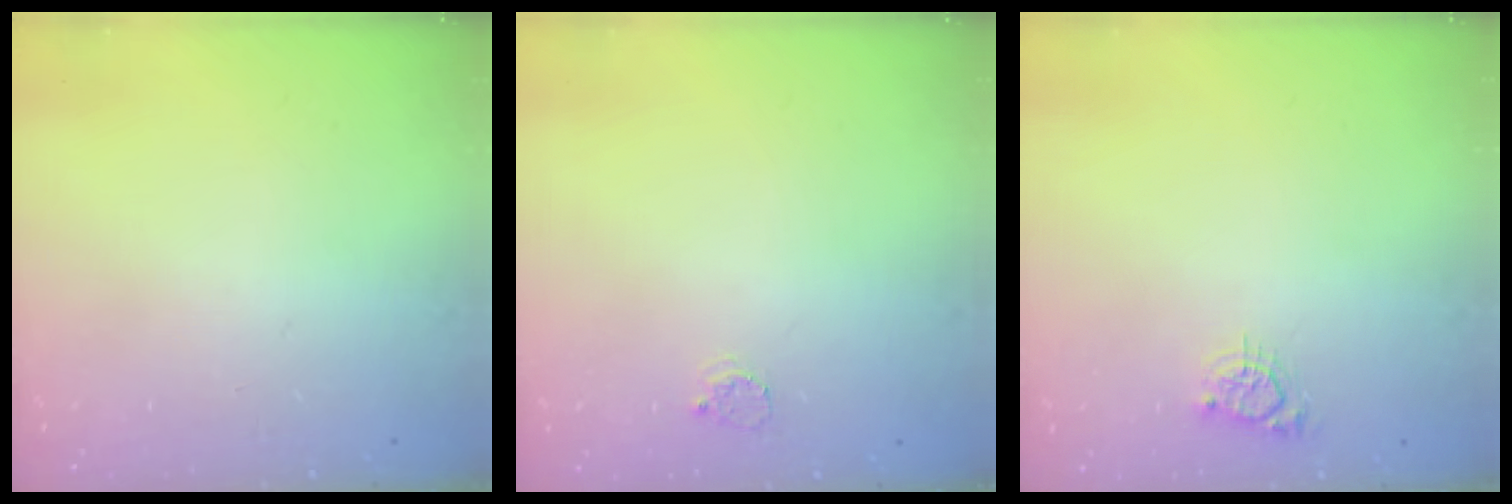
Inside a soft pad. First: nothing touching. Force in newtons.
{"total": 2.5, "press": 2.5, "slide": 0.3}
{"total": 2.5, "press": 2.5, "slide": 0.4}